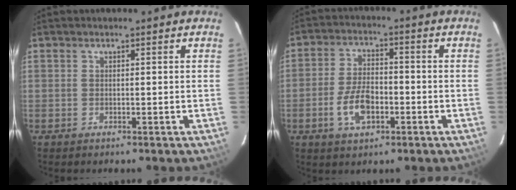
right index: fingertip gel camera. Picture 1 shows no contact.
{"total": 8.2, "force": [-3.0, 4.3, 6.3], "torque": [-0.130, 0.005, -0.051]}